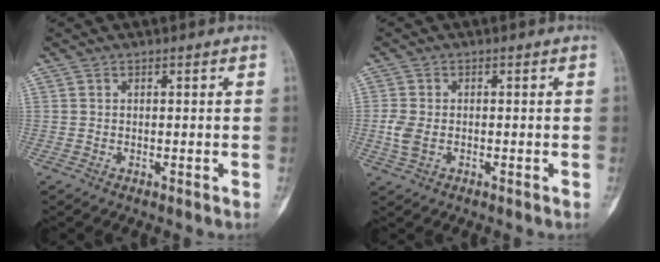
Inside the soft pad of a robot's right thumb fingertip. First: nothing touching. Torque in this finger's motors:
{"motor_torque": [0.58, 0.67, 0.37, -0.33, 0.15]}